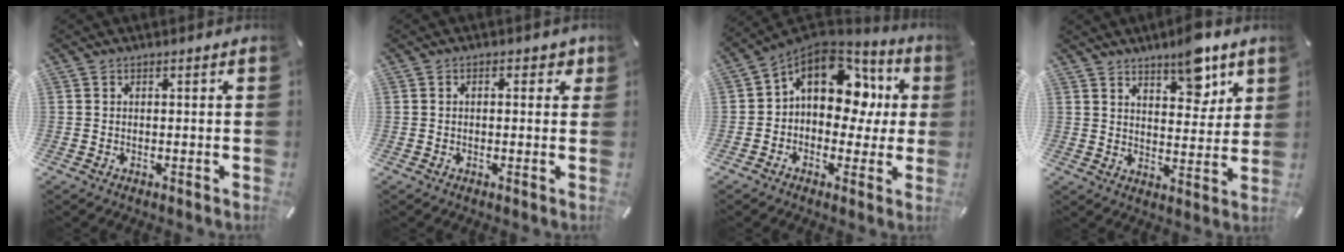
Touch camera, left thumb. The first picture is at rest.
{"total": 2.1, "force": [0.2, 1.3, 1.6], "torque": [-0.016, 0.004, -0.002]}
{"total": 14.5, "force": [4.2, 10.2, 9.4], "torque": [-0.136, -0.018, 0.074]}
{"total": 10.3, "force": [7.7, 4.5, 5.0], "torque": [-0.051, -0.050, 0.131]}